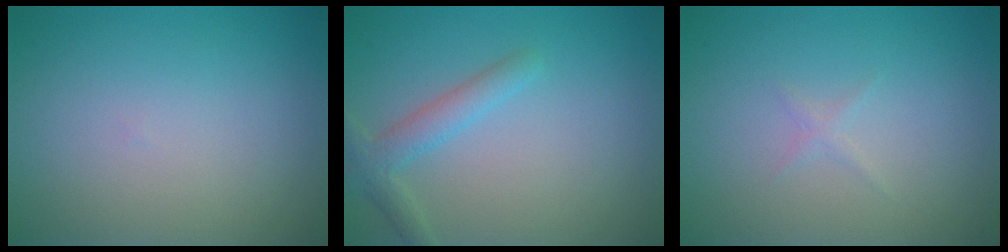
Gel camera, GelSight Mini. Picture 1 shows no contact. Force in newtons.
{"total": 2.5, "press": 2.5, "slide": 0.2}
{"total": 0.5, "press": 0.5, "slide": 0.0}